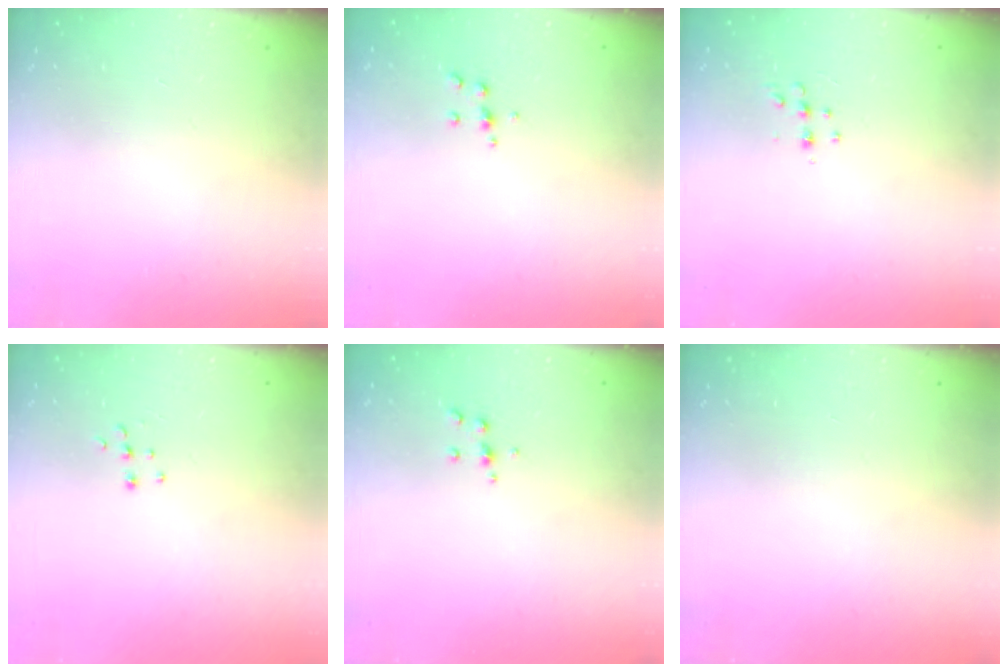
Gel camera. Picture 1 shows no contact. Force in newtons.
{"total": 4.6, "press": 4.5, "slide": 0.7}
{"total": 5.8, "press": 5.7, "slide": 0.8}
{"total": 5.2, "press": 5.1, "slide": 0.4}
{"total": 4.6, "press": 4.5, "slide": 0.7}
{"total": 0.0}